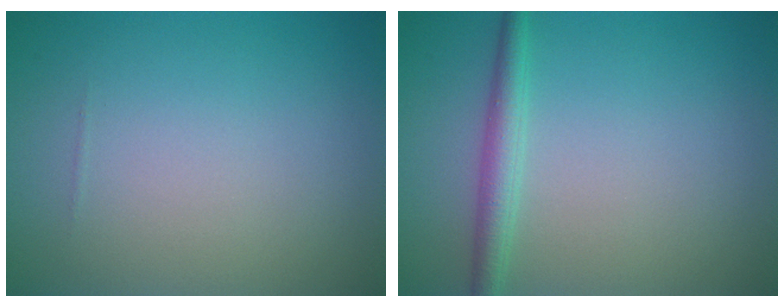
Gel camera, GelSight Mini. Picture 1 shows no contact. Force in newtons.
{"total": 2.3, "press": 2.3, "slide": 0.0}